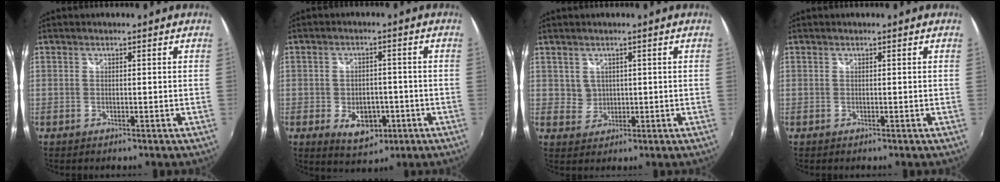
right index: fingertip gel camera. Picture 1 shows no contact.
{"total": 7.6, "force": [-3.0, 5.2, 4.8], "torque": [-0.091, -0.004, -0.037]}
{"total": 2.5, "force": [1.0, 2.2, 0.2], "torque": [0.004, 0.005, 0.021]}
{"total": 0.0}